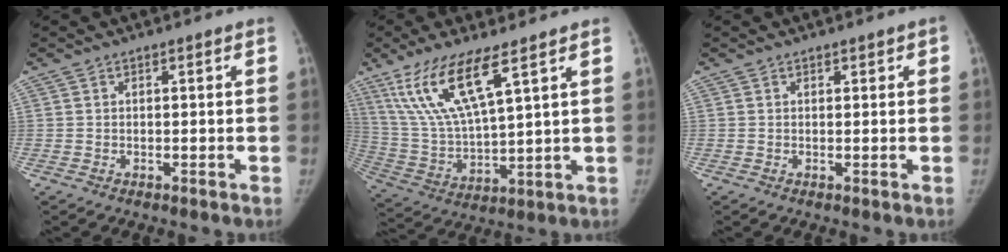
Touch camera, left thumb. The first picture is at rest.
{"total": 15.0, "force": [8.6, 3.5, 11.8], "torque": [-0.248, -0.038, 0.182]}
{"total": 1.0, "force": [0.6, 0.5, 0.6], "torque": [0.003, -0.001, 0.006]}